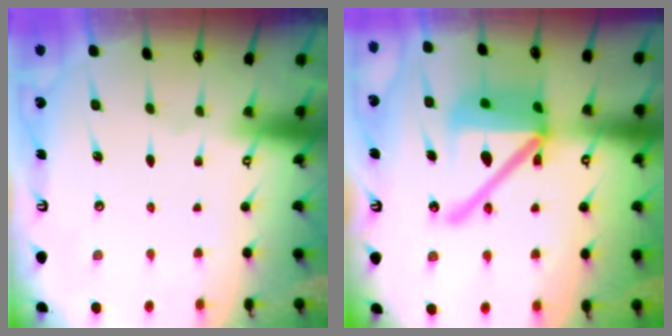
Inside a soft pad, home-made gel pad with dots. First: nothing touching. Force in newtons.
{"total": 20.5, "press": 20.4, "slide": 2.5}